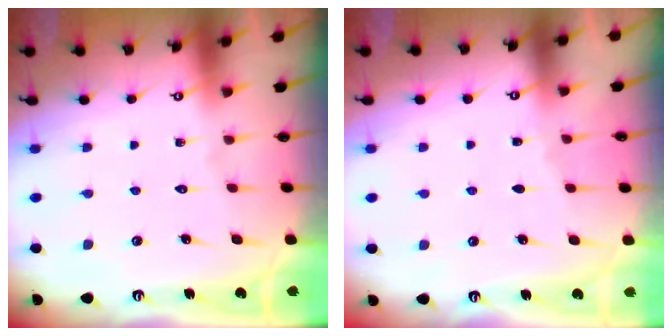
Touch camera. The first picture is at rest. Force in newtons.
{"total": 2.5, "press": 2.5, "slide": 0.4}